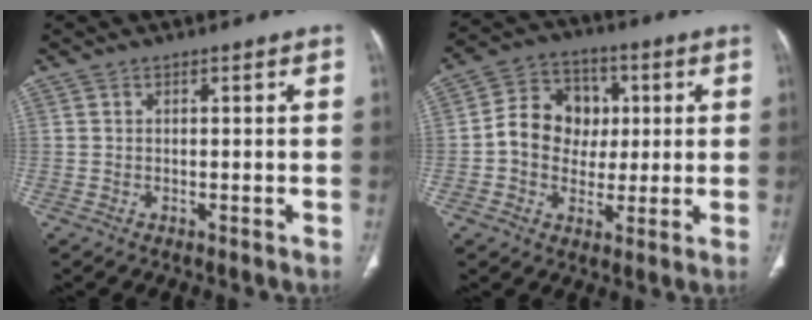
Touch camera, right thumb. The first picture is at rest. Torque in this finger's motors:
{"motor_torque": [1.13, 1.24, 0.67, -0.78, 0.28]}